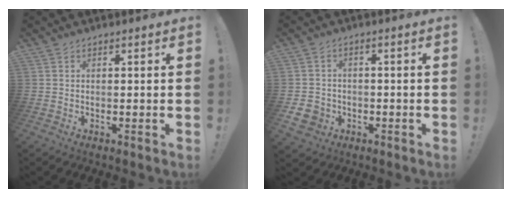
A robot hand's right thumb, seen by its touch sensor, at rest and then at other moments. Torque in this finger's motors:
{"motor_torque": [0.09, 0.13, 0.20, -0.12, -0.01]}